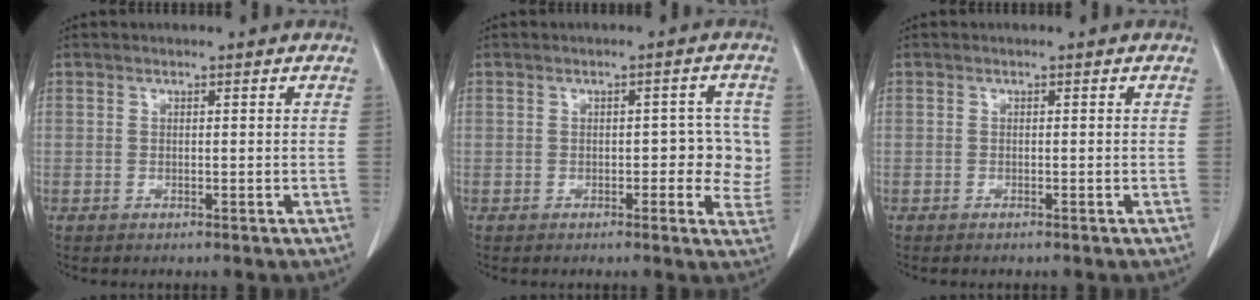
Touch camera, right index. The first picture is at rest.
{"total": 5.0, "force": [-0.2, 2.7, 4.3], "torque": [-0.032, 0.013, -0.005]}
{"total": 0.6, "force": [-0.6, 0.0, 0.3], "torque": [-0.008, -0.002, -0.010]}